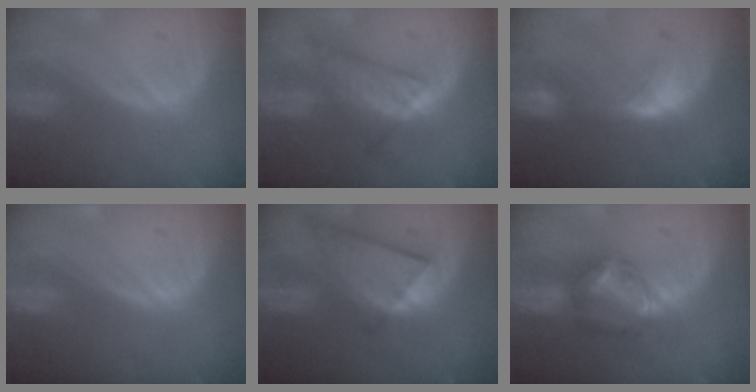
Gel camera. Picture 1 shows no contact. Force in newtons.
{"total": 7.6, "press": 6.4, "slide": 4.1}
{"total": 7.1, "press": 6.7, "slide": 2.5}
{"total": 0.0}
{"total": 9.0, "press": 7.8, "slide": 4.4}
{"total": 6.2, "press": 6.0, "slide": 1.5}